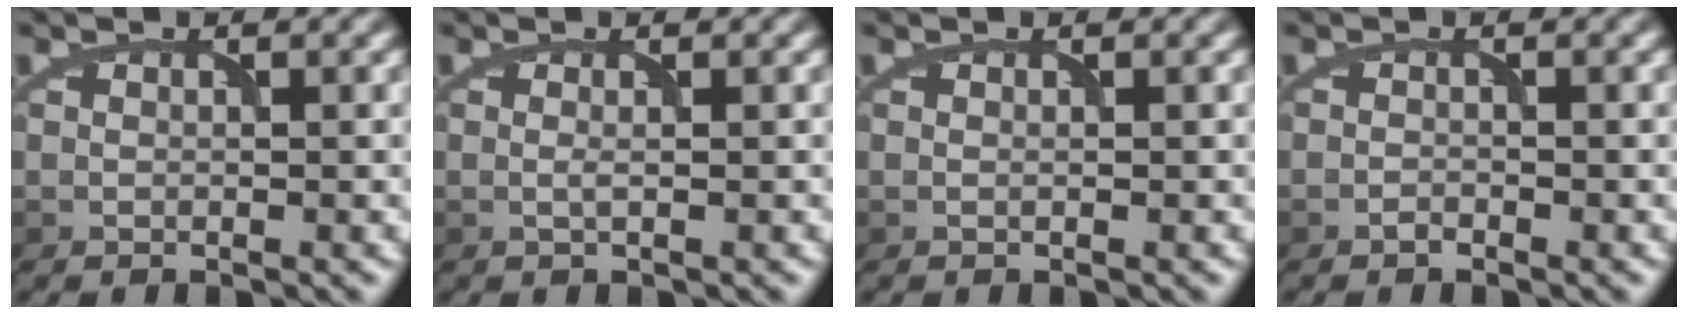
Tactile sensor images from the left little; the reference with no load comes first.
{"total": 0.6, "force": [0.0, 0.0, 0.6], "torque": [-0.017, -0.001, -0.001]}
{"total": 0.0}
{"total": 0.5, "force": [-0.5, 0.1, 0.2], "torque": [-0.003, 0.002, -0.011]}